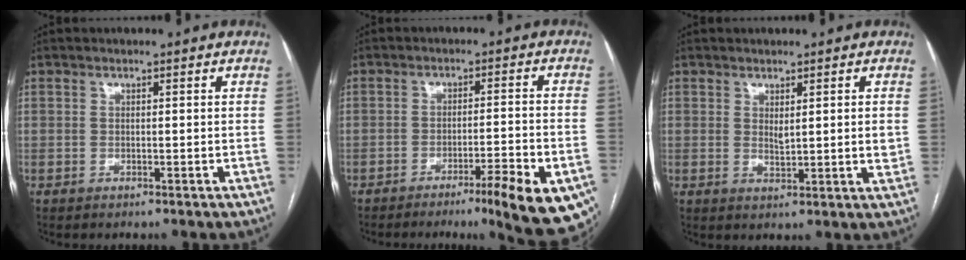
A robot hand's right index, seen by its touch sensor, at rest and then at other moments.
{"total": 14.1, "force": [-8.8, 1.1, 11.0], "torque": [-0.077, 0.006, -0.124]}
{"total": 3.7, "force": [0.8, 0.7, 3.5], "torque": [-0.053, -0.009, 0.015]}